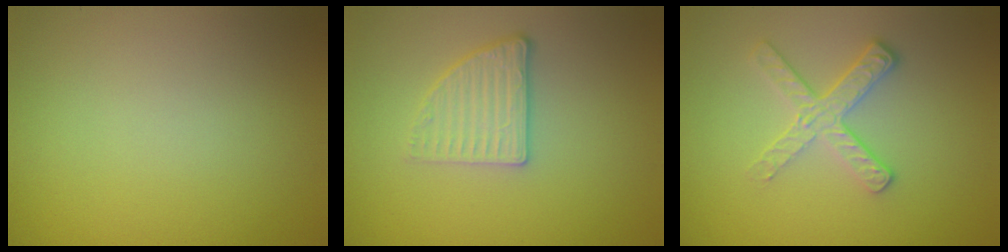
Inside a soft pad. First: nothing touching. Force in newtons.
{"total": 2.6, "press": 2.4, "slide": 1.2}
{"total": 2.8, "press": 2.5, "slide": 1.3}